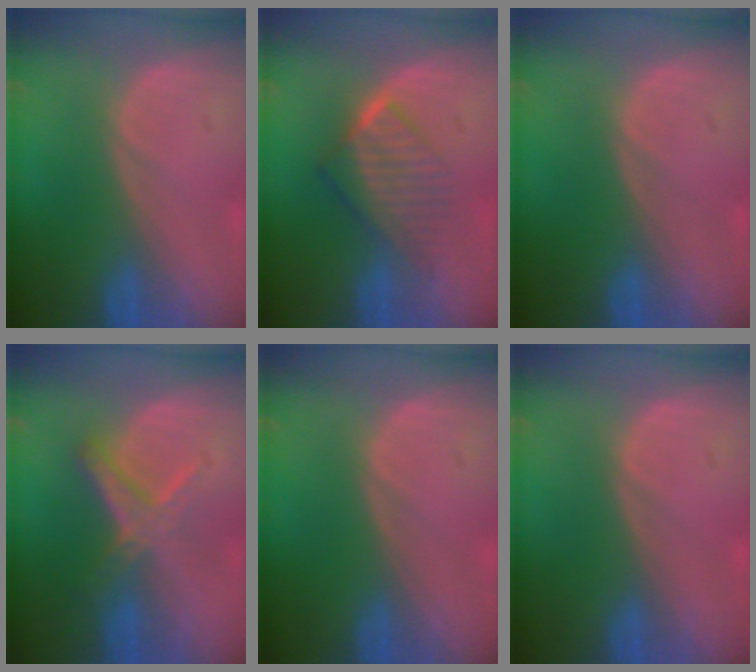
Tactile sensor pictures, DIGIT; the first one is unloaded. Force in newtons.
{"total": 6.7, "press": 6.0, "slide": 2.9}
{"total": 0.0}
{"total": 5.8, "press": 5.4, "slide": 1.9}
{"total": 0.0}
{"total": 0.6, "press": 0.1, "slide": 0.6}